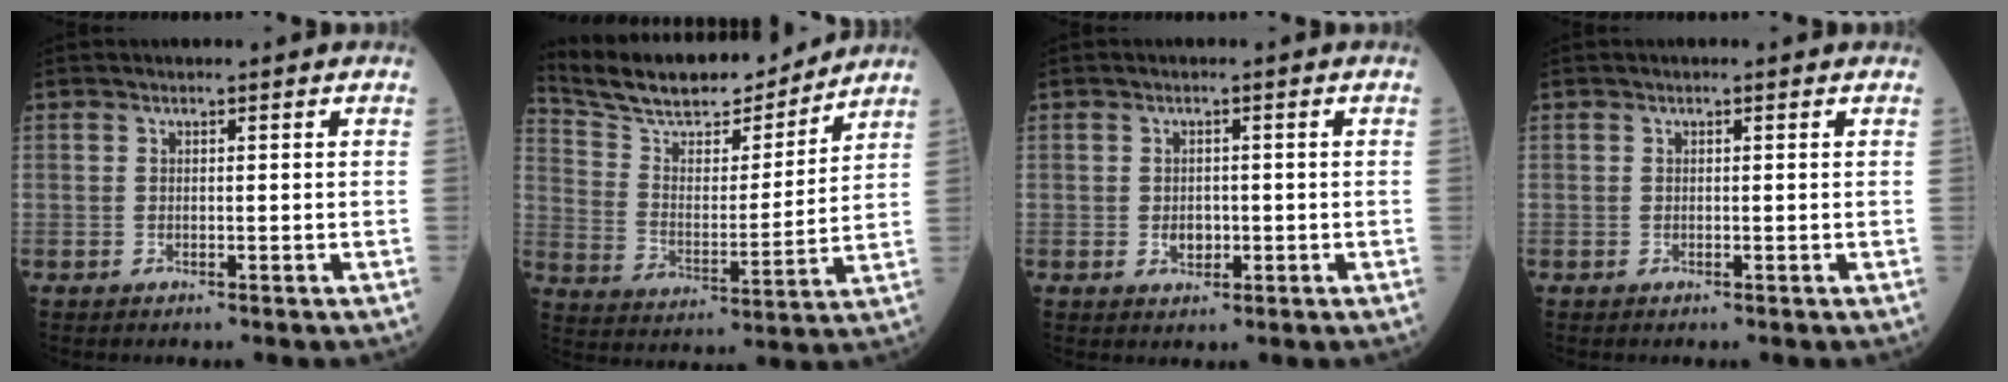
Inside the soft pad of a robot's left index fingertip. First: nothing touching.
{"total": 17.4, "force": [15.9, 3.4, 6.1], "torque": [-0.115, 0.004, 0.267]}
{"total": 2.1, "force": [-0.4, 1.5, 1.3], "torque": [-0.021, 0.003, -0.001]}
{"total": 0.0}